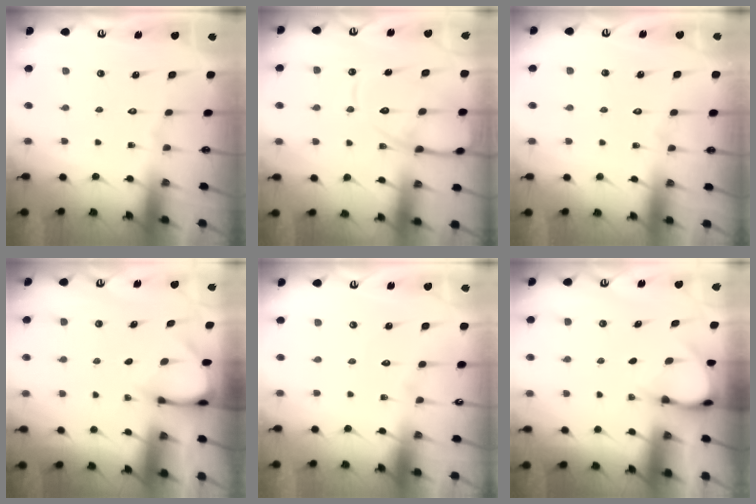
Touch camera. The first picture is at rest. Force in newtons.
{"total": 12.3, "press": 12.2, "slide": 1.5}
{"total": 2.3, "press": 2.3, "slide": 0.3}
{"total": 3.3, "press": 3.3, "slide": 0.3}
{"total": 3.4, "press": 3.4, "slide": 0.3}
{"total": 3.9, "press": 3.9, "slide": 0.3}